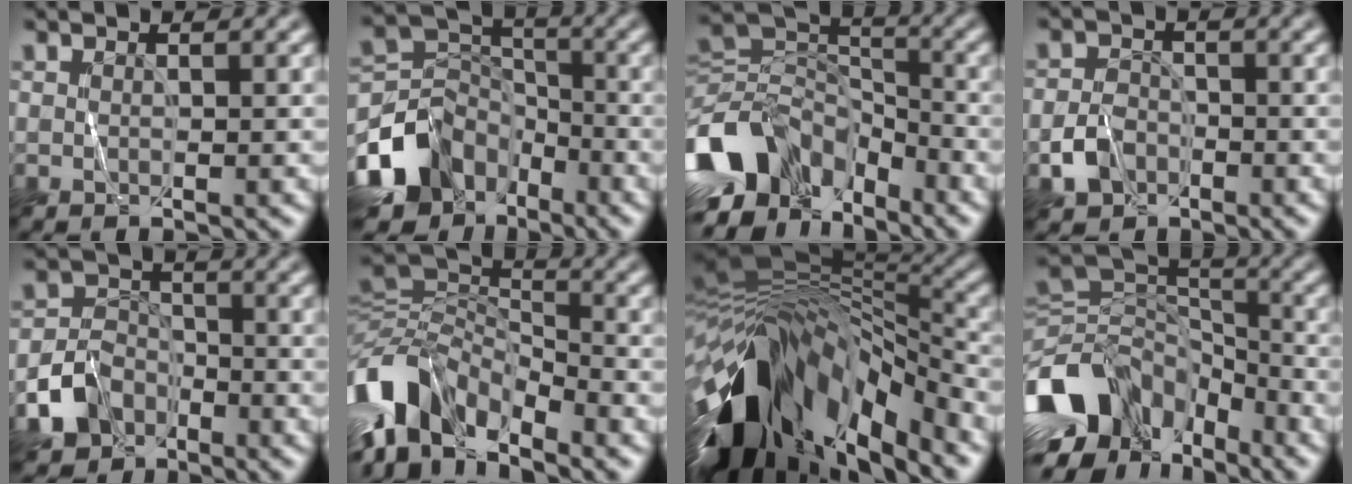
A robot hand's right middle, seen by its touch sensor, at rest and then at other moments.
{"total": 8.7, "force": [-5.2, 6.1, 3.5], "torque": [-0.063, -0.002, -0.107]}
{"total": 11.7, "force": [-5.9, 7.7, 6.5], "torque": [-0.130, 0.007, -0.119]}
{"total": 3.0, "force": [-1.6, 2.2, 1.3], "torque": [-0.022, 0.004, -0.034]}
{"total": 4.7, "force": [-2.8, 3.5, 1.6], "torque": [-0.020, 0.002, -0.058]}
{"total": 9.9, "force": [-6.1, 5.3, 5.7], "torque": [-0.109, -0.008, -0.123]}
{"total": 15.2, "force": [-6.0, 7.6, 11.7], "torque": [-0.215, 0.012, -0.116]}
{"total": 13.0, "force": [-6.0, 9.2, 7.1], "torque": [-0.162, 0.009, -0.115]}